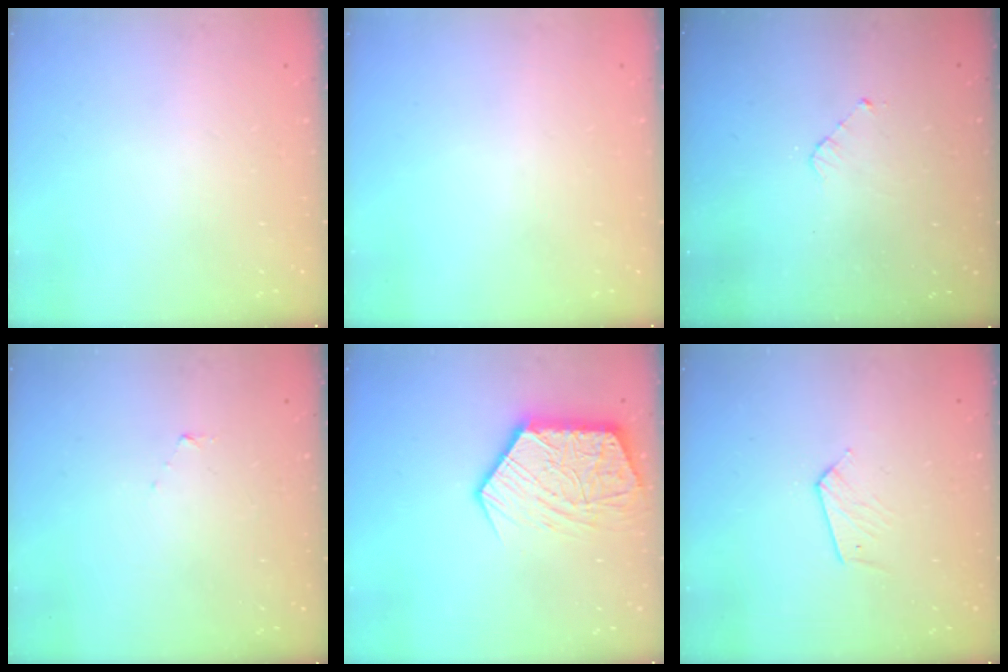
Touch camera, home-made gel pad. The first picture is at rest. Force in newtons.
{"total": 0.0}
{"total": 3.0, "press": 3.0, "slide": 0.2}
{"total": 3.2, "press": 3.1, "slide": 0.3}
{"total": 14.3, "press": 14.2, "slide": 1.3}
{"total": 3.9, "press": 3.9, "slide": 0.3}